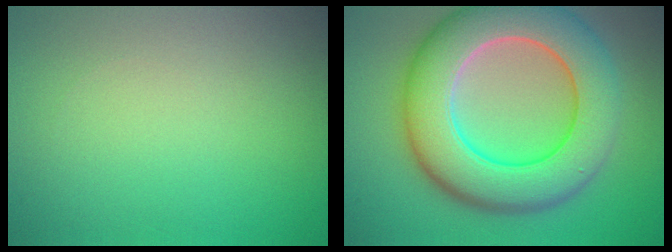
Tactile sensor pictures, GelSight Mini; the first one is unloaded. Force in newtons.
{"total": 11.1, "press": 11.0, "slide": 0.7}